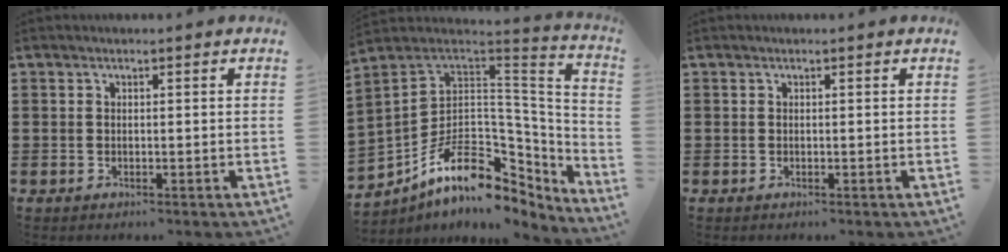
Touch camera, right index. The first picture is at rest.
{"total": 14.2, "force": [-5.6, 9.3, 9.0], "torque": [-0.164, 0.004, -0.096]}
{"total": 0.0}